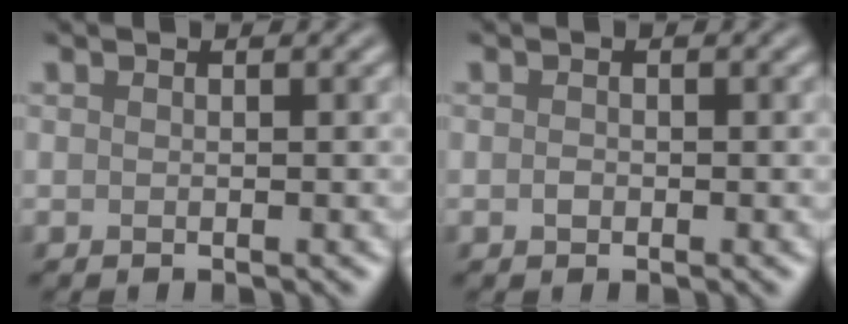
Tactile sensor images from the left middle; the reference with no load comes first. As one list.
[{"total": 0.6, "force": [-0.2, 0.5, 0.3], "torque": [-0.006, -0.001, -0.004]}]